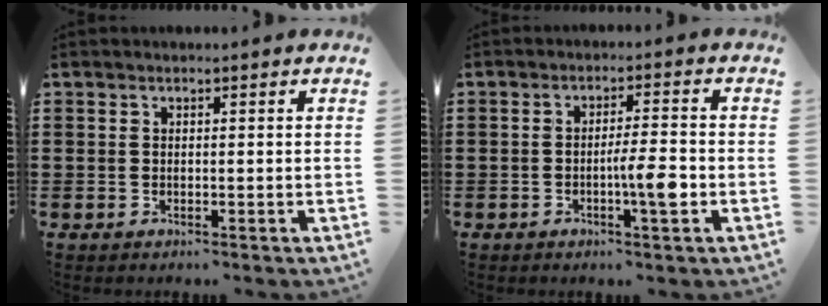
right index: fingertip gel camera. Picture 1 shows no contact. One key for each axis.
{"total": 5.2, "fx": -1.5, "fy": 0.5, "fz": 4.9, "tx": -0.089, "ty": -0.004, "tz": -0.031}